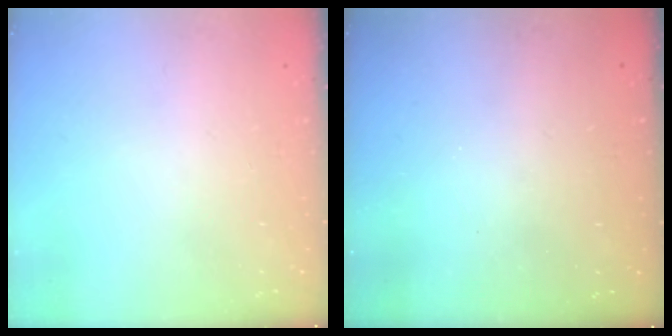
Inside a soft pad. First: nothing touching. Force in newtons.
{"total": 3.0, "press": 2.9, "slide": 0.8}